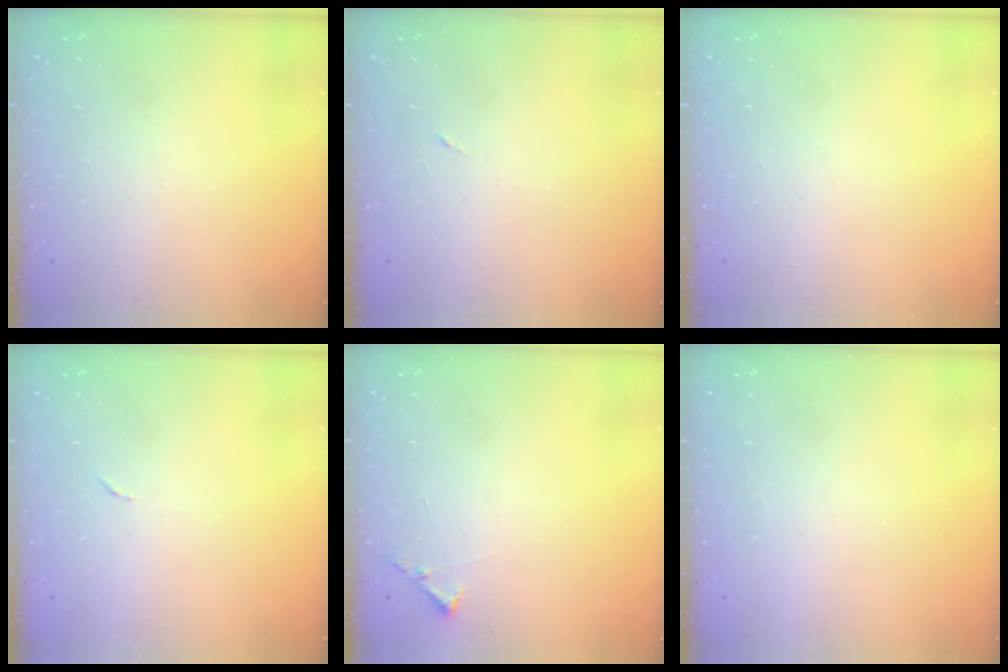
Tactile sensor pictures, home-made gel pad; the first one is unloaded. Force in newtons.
{"total": 3.1, "press": 2.9, "slide": 1.1}
{"total": 0.0}
{"total": 4.0, "press": 4.0, "slide": 0.3}
{"total": 5.2, "press": 5.2, "slide": 0.6}
{"total": 1.5, "press": 1.5, "slide": 0.1}